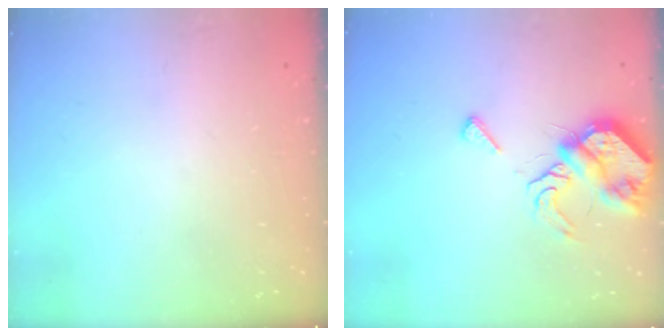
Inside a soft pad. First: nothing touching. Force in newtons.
{"total": 8.5, "press": 8.5, "slide": 0.1}